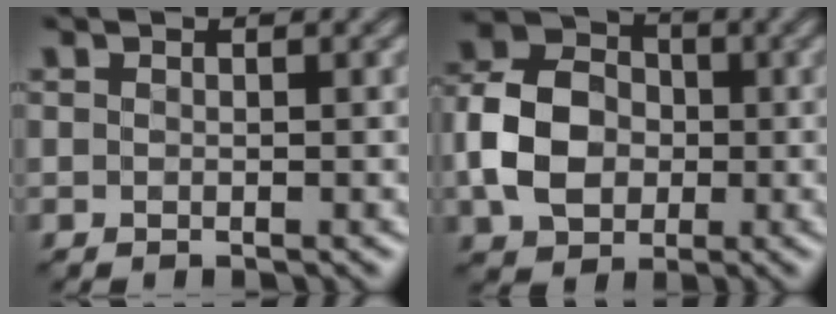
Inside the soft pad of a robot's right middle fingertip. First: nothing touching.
{"total": 7.2, "force": [-1.1, 5.7, 4.2], "torque": [-0.091, 0.011, -0.034]}